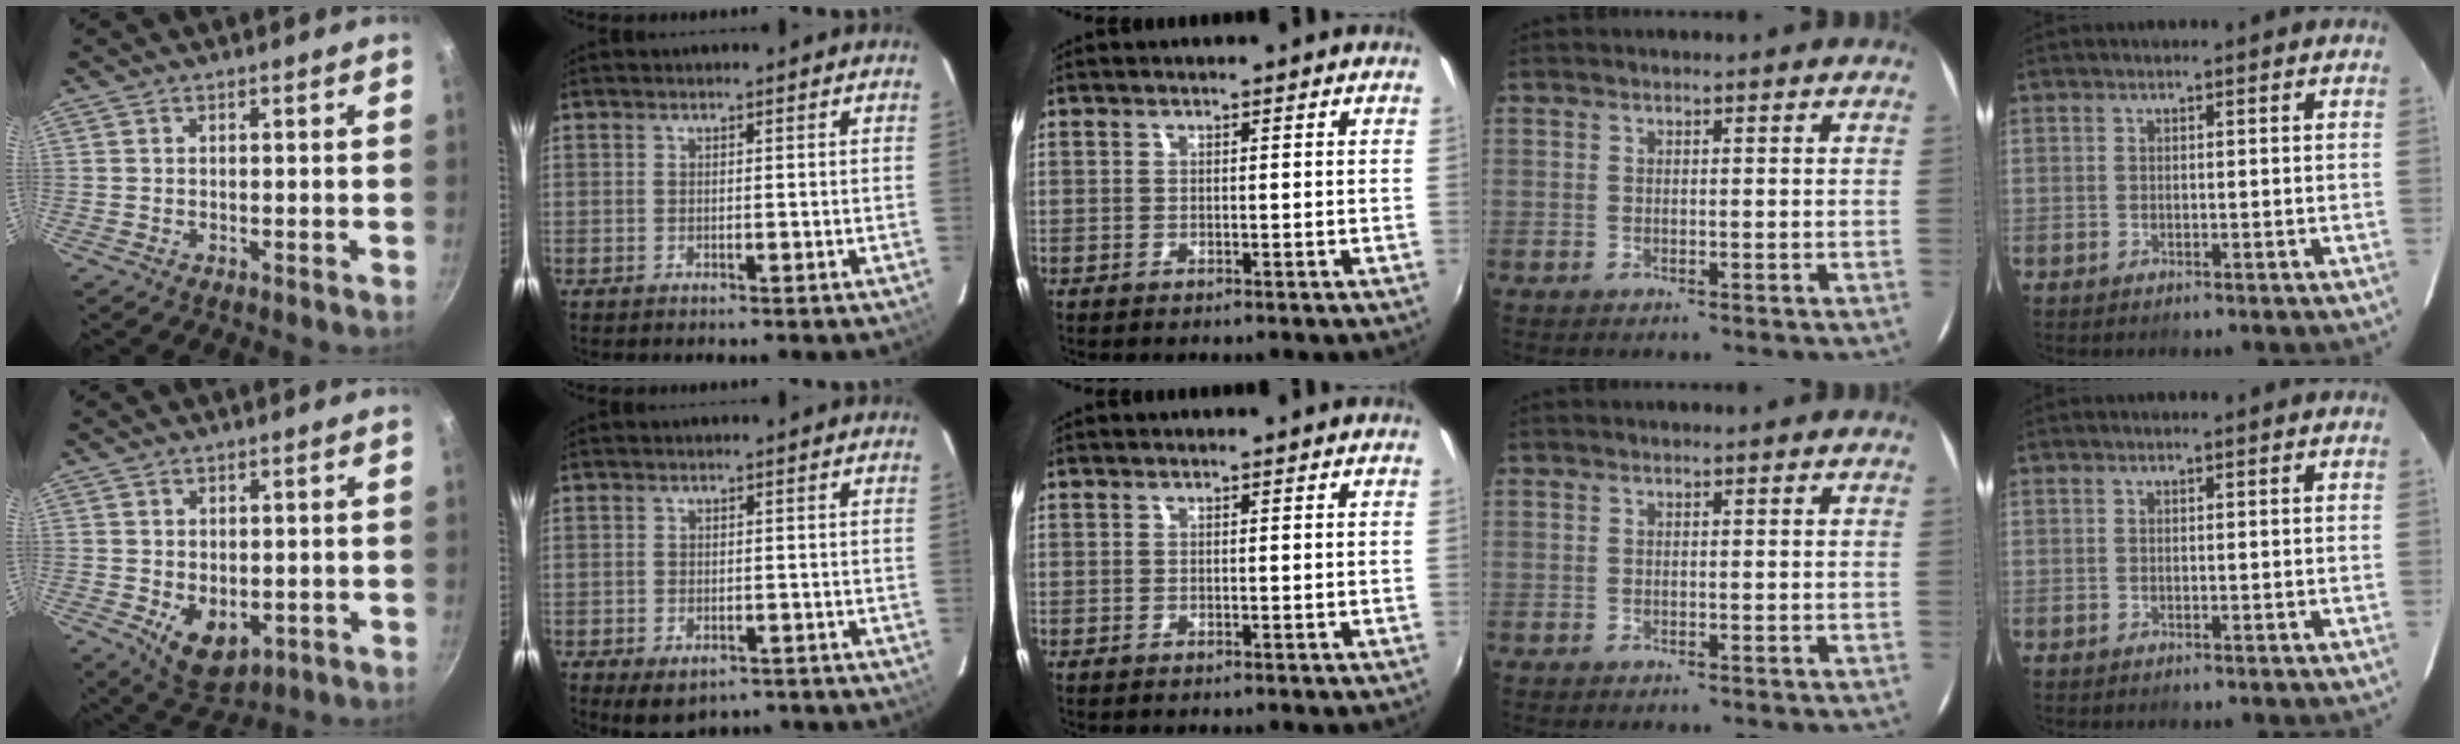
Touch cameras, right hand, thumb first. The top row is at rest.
{"thumb": {"total": 8.4, "force": [-1.7, 5.5, 6.1], "torque": [-0.075, -0.011, -0.009]}, "index": {"total": 6.2, "force": [-4.0, 3.7, 3.1], "torque": [-0.058, -0.012, -0.046]}}